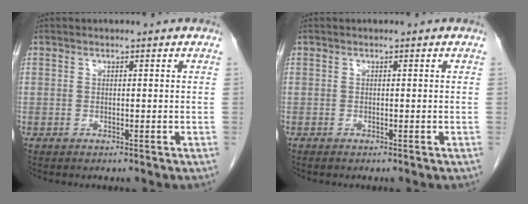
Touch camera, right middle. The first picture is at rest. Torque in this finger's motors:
{"motor_torque": [-0.06, 0.03, -0.04, -0.01]}